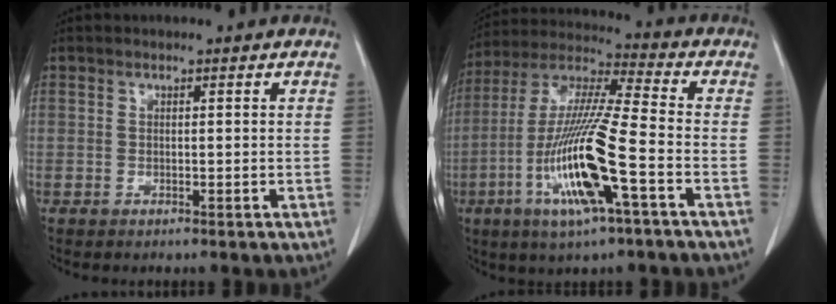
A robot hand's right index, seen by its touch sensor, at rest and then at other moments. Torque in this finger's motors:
{"motor_torque": [2.14, 0.00, 1.02, 0.21]}